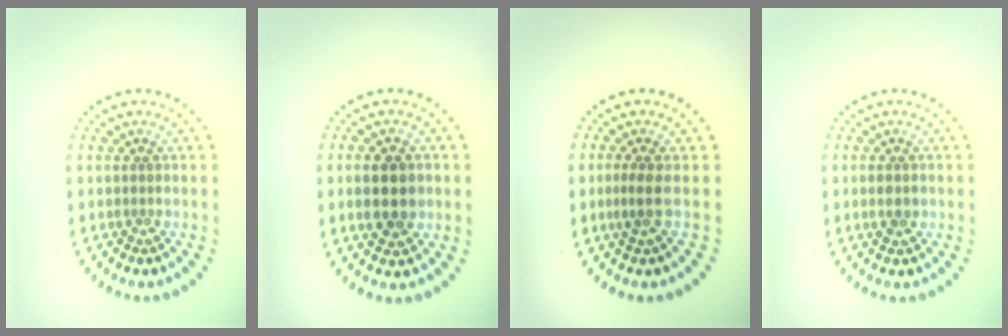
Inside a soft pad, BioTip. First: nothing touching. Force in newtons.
{"total": 4.3, "press": 4.3, "slide": 0.2}
{"total": 1.8, "press": 1.2, "slide": 1.2}
{"total": 1.1, "press": 1.1, "slide": 0.1}